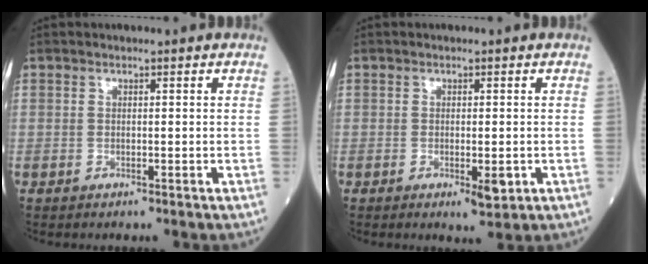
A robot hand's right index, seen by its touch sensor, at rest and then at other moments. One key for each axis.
{"total": 2.6, "fx": -0.8, "fy": 0.7, "fz": 2.4, "tx": -0.037, "ty": -0.006, "tz": -0.005}